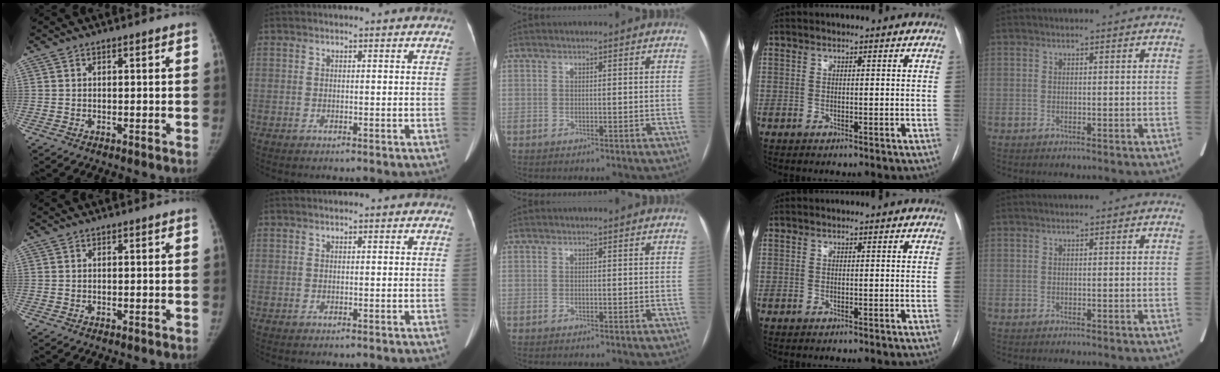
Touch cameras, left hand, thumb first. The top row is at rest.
{}